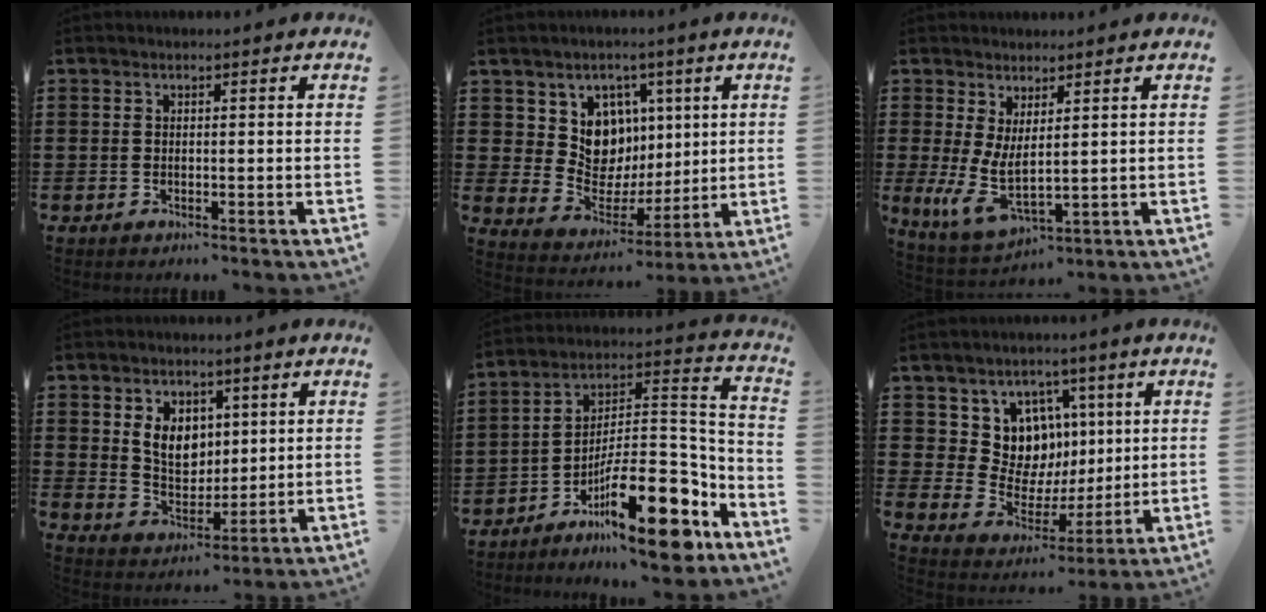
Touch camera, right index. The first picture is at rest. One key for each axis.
{"total": 9.0, "fx": 3.5, "fy": 7.9, "fz": 2.6, "tx": -0.066, "ty": -0.030, "tz": 0.066}
{"total": 5.1, "fx": 1.8, "fy": 2.0, "fz": 4.4, "tx": -0.120, "ty": -0.027, "tz": 0.030}
{"total": 6.5, "fx": 2.0, "fy": 4.9, "fz": 3.8, "tx": -0.076, "ty": 0.009, "tz": 0.033}
{"total": 16.7, "fx": -10.4, "fy": 4.1, "fz": 12.4, "tx": -0.193, "ty": 0.023, "tz": -0.183}
{"total": 9.8, "fx": 3.4, "fy": 8.7, "fz": 3.1, "tx": -0.078, "ty": -0.032, "tz": 0.070}